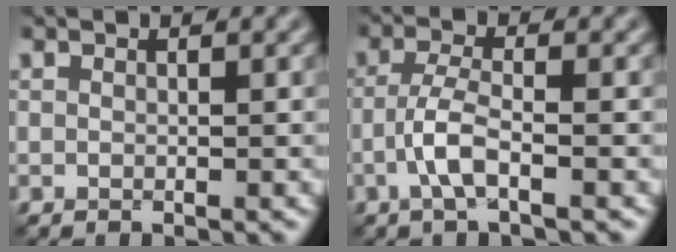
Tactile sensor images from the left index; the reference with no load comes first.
{"total": 3.0, "force": [-1.4, 0.6, 2.6], "torque": [-0.059, 0.006, -0.037]}